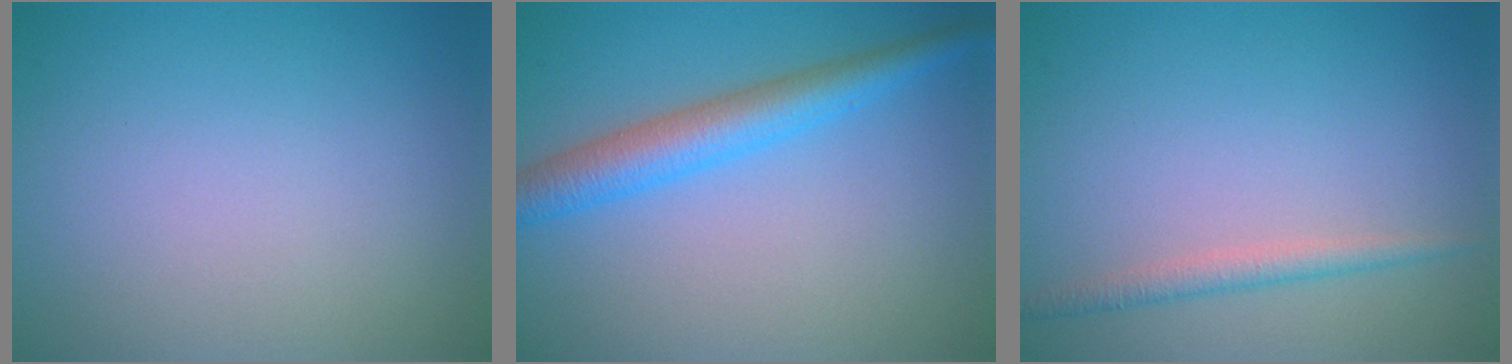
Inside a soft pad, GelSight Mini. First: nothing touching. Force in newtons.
{"total": 4.1, "press": 4.1, "slide": 0.1}
{"total": 1.7, "press": 1.7, "slide": 0.1}